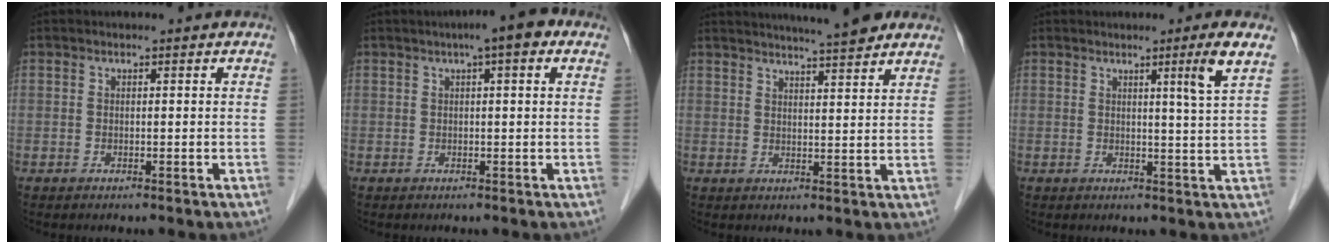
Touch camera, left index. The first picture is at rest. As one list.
[{"total": 5.1, "force": [2.5, 0.9, 4.3], "torque": [-0.059, 0.019, 0.030]}, {"total": 10.9, "force": [9.4, 0.6, 5.5], "torque": [-0.080, 0.013, 0.117]}, {"total": 4.2, "force": [2.1, -1.4, 3.3], "torque": [-0.048, -0.014, 0.039]}]